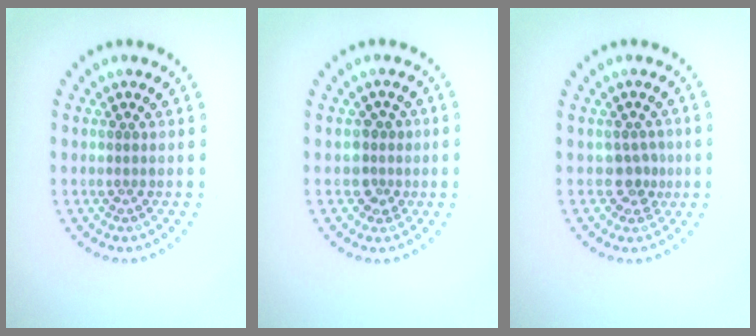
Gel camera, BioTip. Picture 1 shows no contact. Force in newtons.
{"total": 2.0, "press": 1.7, "slide": 1.1}
{"total": 1.7, "press": 1.4, "slide": 0.9}